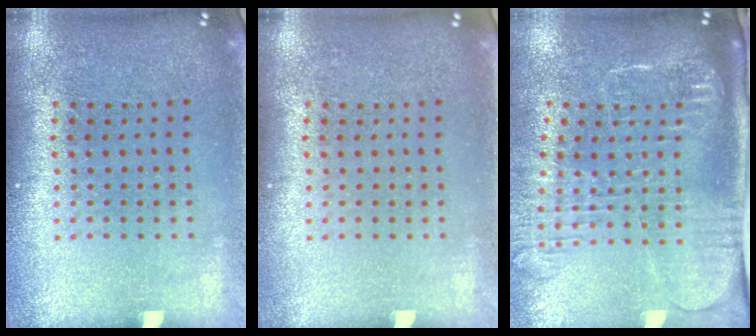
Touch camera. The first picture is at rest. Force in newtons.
{"total": 0.0}
{"total": 2.7, "press": 2.1, "slide": 1.7}